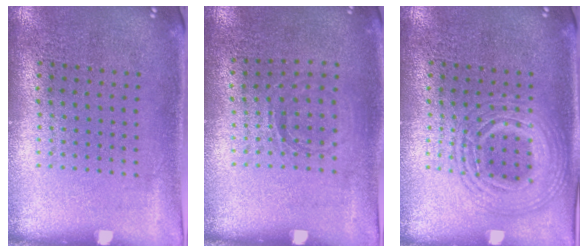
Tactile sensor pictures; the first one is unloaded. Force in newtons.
{"total": 0.8, "press": 0.8, "slide": 0.2}
{"total": 2.7, "press": 2.7, "slide": 0.4}